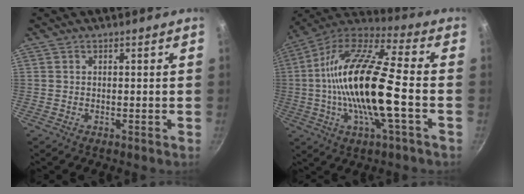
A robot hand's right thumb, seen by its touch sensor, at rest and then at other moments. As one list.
[{"total": 22.1, "force": [-2.4, 6.1, 21.1], "torque": [-0.396, 0.029, -0.061]}]